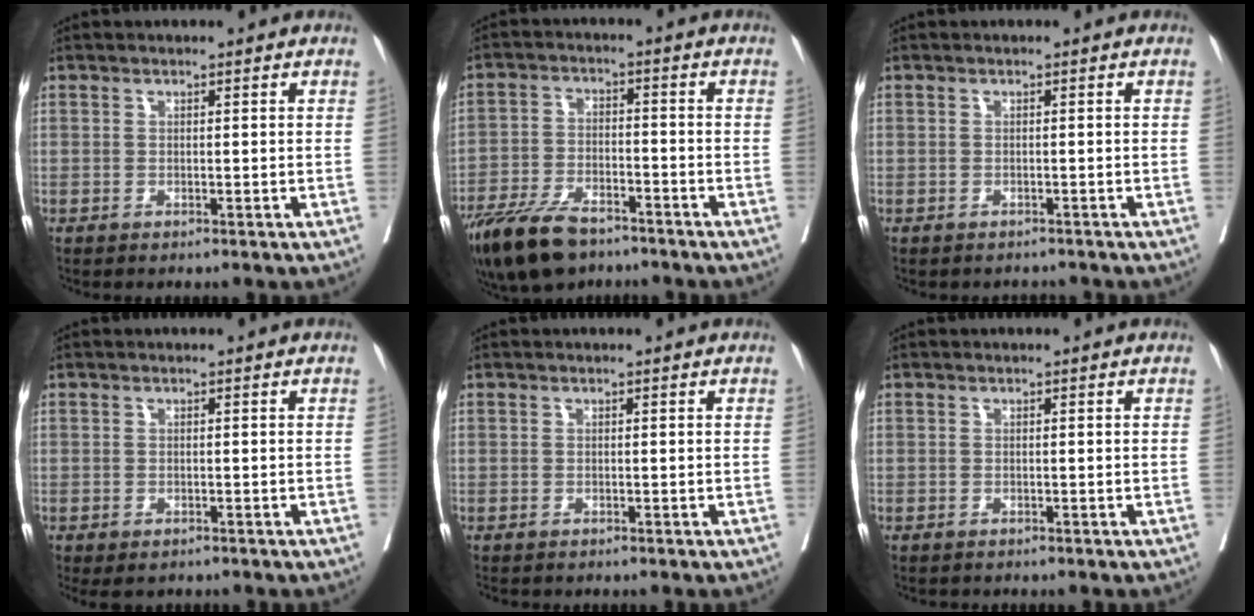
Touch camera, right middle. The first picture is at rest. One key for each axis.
{"total": 11.1, "fx": -8.5, "fy": 4.2, "fz": 5.9, "tx": -0.110, "ty": -0.017, "tz": -0.152}
{"total": 1.5, "fx": -1.4, "fy": 0.5, "fz": 0.0, "tx": -0.003, "ty": -0.003, "tz": -0.021}
{"total": 2.8, "fx": -2.1, "fy": 1.4, "fz": 1.1, "tx": -0.011, "ty": -0.005, "tz": -0.028}
{"total": 0.8, "fx": -0.8, "fy": 0.3, "fz": 0.1, "tx": -0.008, "ty": -0.002, "tz": -0.015}
{"total": 0.0}